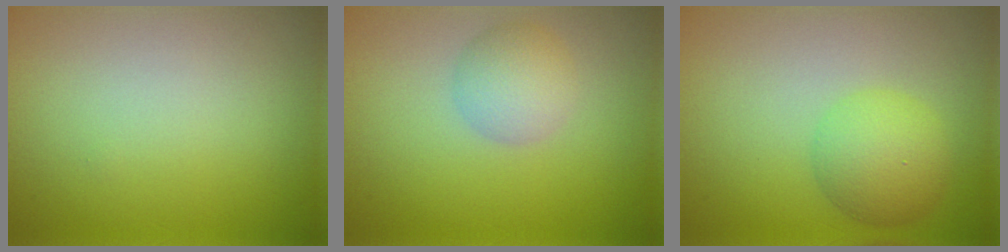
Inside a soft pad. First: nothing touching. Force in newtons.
{"total": 2.9, "press": 2.9, "slide": 0.1}
{"total": 3.9, "press": 3.9, "slide": 0.2}